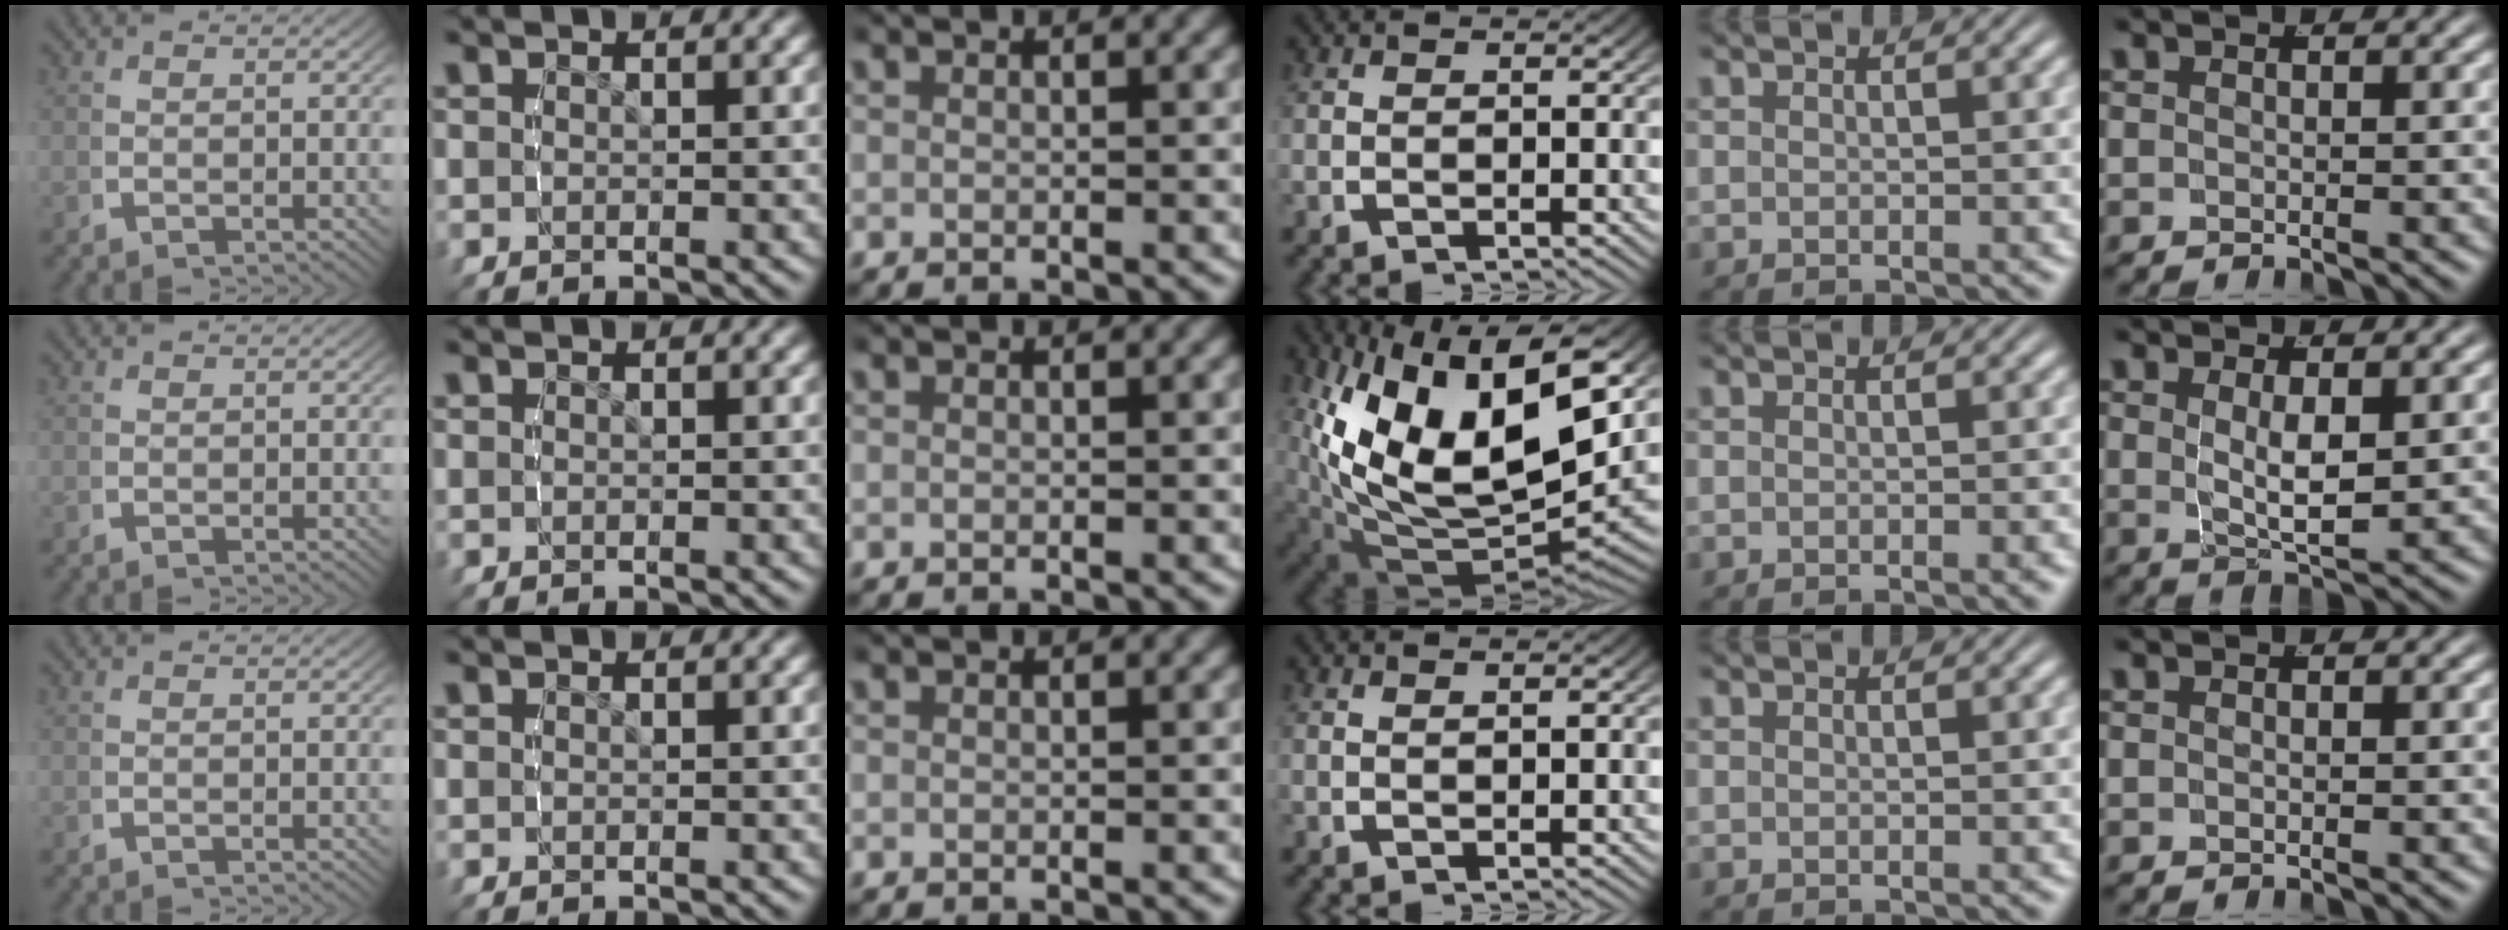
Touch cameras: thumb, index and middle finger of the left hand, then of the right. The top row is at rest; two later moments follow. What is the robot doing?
{"motion": "lift_and_place", "object": "tape"}